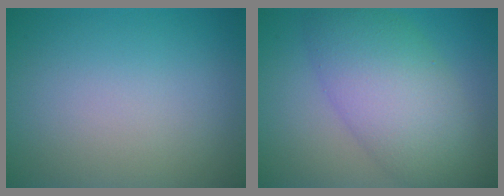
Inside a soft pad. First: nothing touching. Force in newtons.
{"total": 8.2, "press": 8.2, "slide": 0.2}